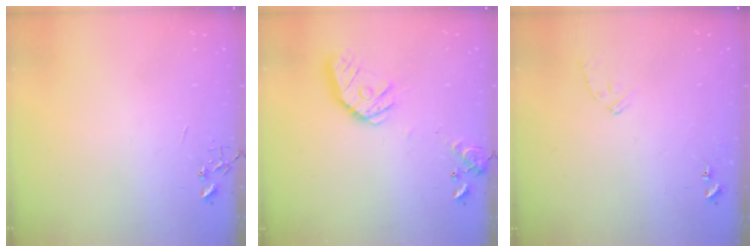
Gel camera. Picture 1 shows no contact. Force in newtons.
{"total": 15.8, "press": 15.5, "slide": 2.5}
{"total": 8.2, "press": 8.2, "slide": 0.3}